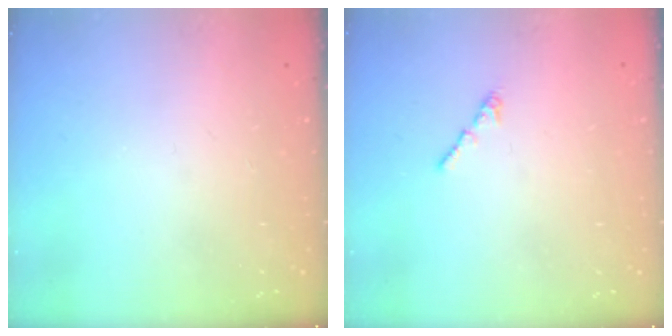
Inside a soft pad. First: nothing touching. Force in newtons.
{"total": 0.7, "press": 0.6, "slide": 0.4}